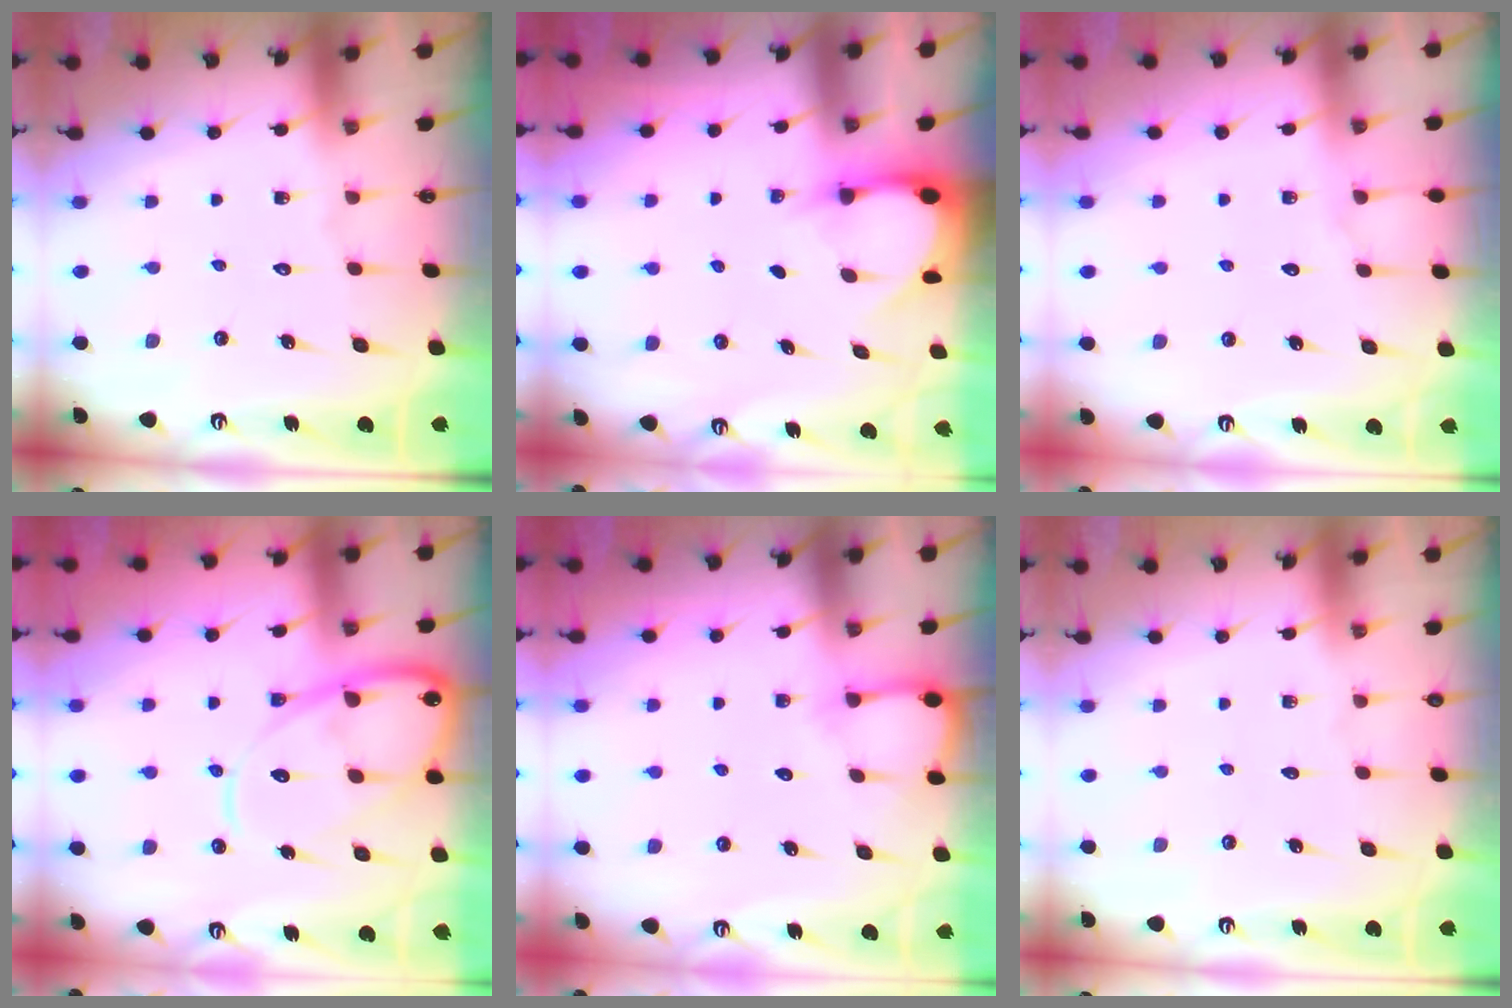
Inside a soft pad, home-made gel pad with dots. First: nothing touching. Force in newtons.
{"total": 2.9, "press": 2.9, "slide": 0.3}
{"total": 2.6, "press": 2.6, "slide": 0.4}
{"total": 14.8, "press": 14.7, "slide": 1.5}
{"total": 6.3, "press": 6.2, "slide": 0.6}
{"total": 0.0}